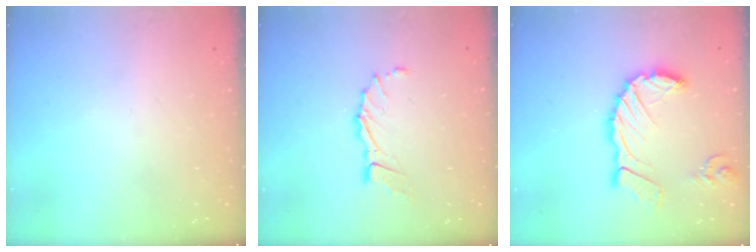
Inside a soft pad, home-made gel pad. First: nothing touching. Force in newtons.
{"total": 8.5, "press": 8.4, "slide": 0.9}
{"total": 14.8, "press": 14.7, "slide": 1.6}